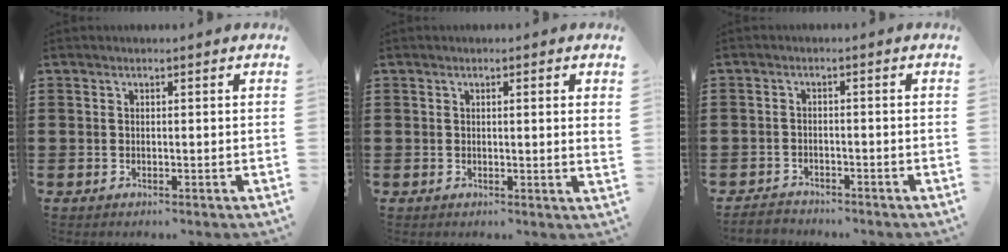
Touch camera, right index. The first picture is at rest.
{"total": 1.0, "force": [0.2, -0.2, 1.0], "torque": [-0.018, -0.002, 0.001]}
{"total": 2.0, "force": [-2.0, 0.4, -0.1], "torque": [-0.005, 0.000, -0.044]}